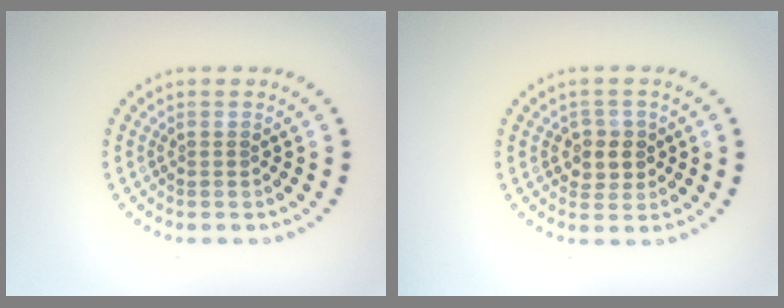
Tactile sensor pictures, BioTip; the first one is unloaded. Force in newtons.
{"total": 2.4, "press": 2.2, "slide": 0.7}